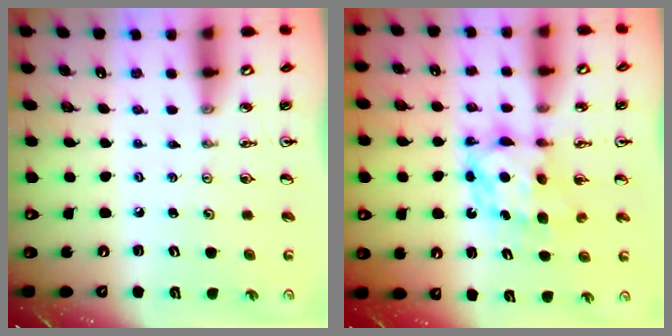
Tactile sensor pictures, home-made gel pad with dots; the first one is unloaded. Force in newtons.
{"total": 6.8, "press": 6.8, "slide": 0.2}